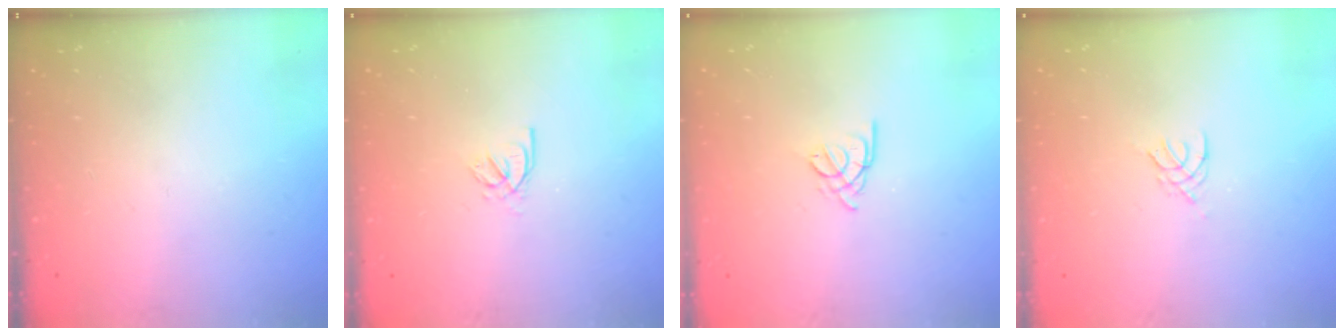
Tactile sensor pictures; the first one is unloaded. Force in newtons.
{"total": 2.0, "press": 2.0, "slide": 0.4}
{"total": 2.2, "press": 2.2, "slide": 0.5}
{"total": 2.0, "press": 1.9, "slide": 0.4}